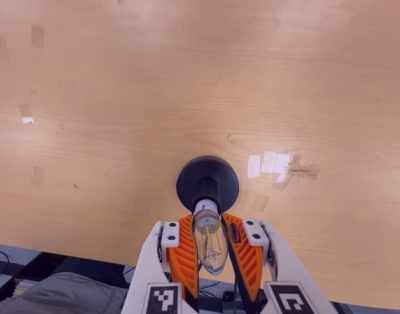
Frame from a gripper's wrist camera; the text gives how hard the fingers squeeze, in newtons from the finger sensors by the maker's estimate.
{"total": 20.8, "left": 19.7, "right": 21.9}